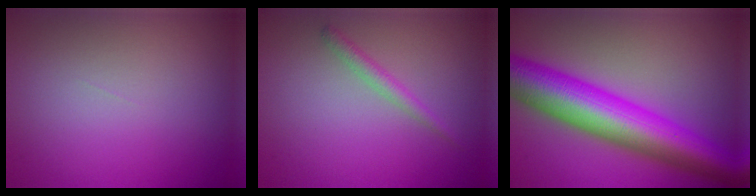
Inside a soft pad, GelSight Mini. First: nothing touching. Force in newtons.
{"total": 1.4, "press": 1.4, "slide": 0.1}
{"total": 11.6, "press": 11.6, "slide": 0.1}